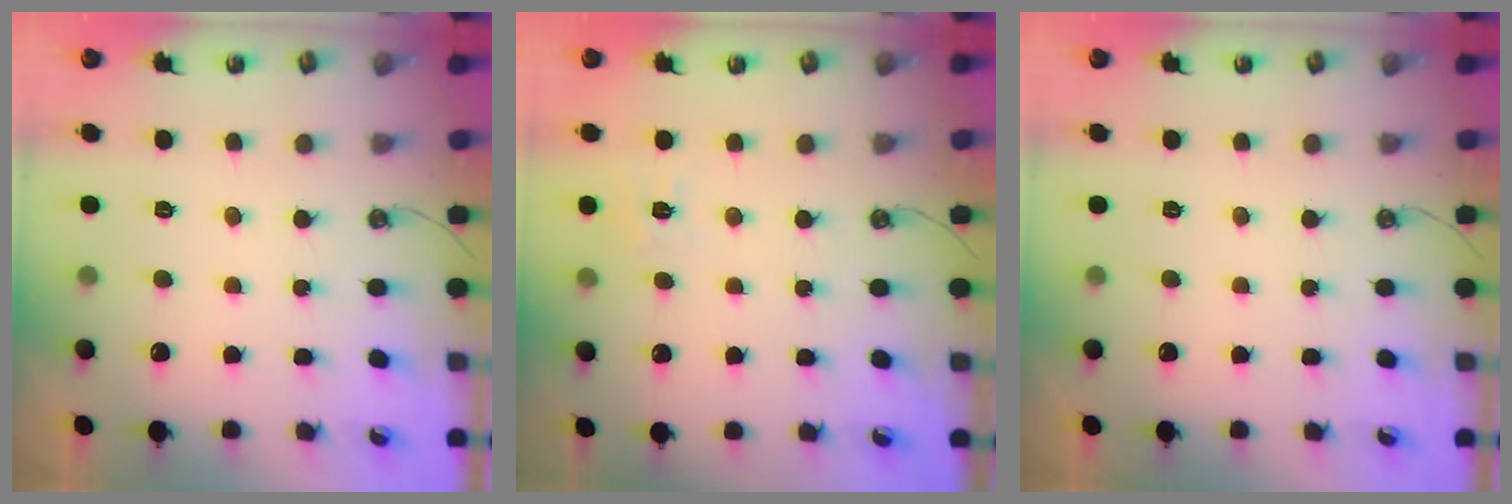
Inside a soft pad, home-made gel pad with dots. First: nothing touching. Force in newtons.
{"total": 6.9, "press": 6.9, "slide": 0.7}
{"total": 0.0}